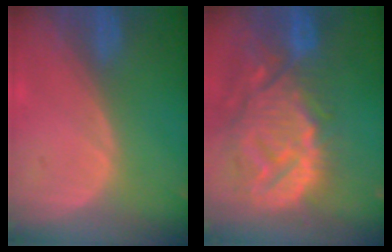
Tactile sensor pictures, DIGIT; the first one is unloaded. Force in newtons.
{"total": 14.3, "press": 12.3, "slide": 7.4}